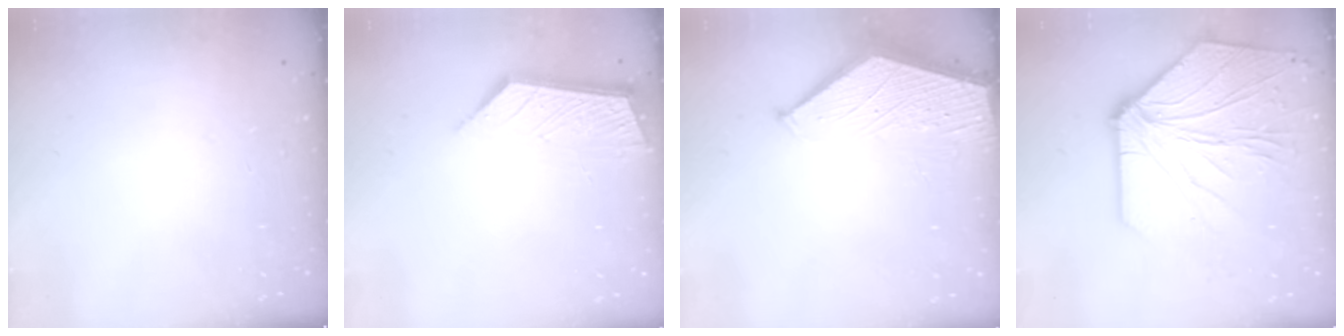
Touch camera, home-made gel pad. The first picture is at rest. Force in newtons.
{"total": 6.3, "press": 6.3, "slide": 0.2}
{"total": 3.1, "press": 3.1, "slide": 0.4}
{"total": 15.2, "press": 15.0, "slide": 2.2}